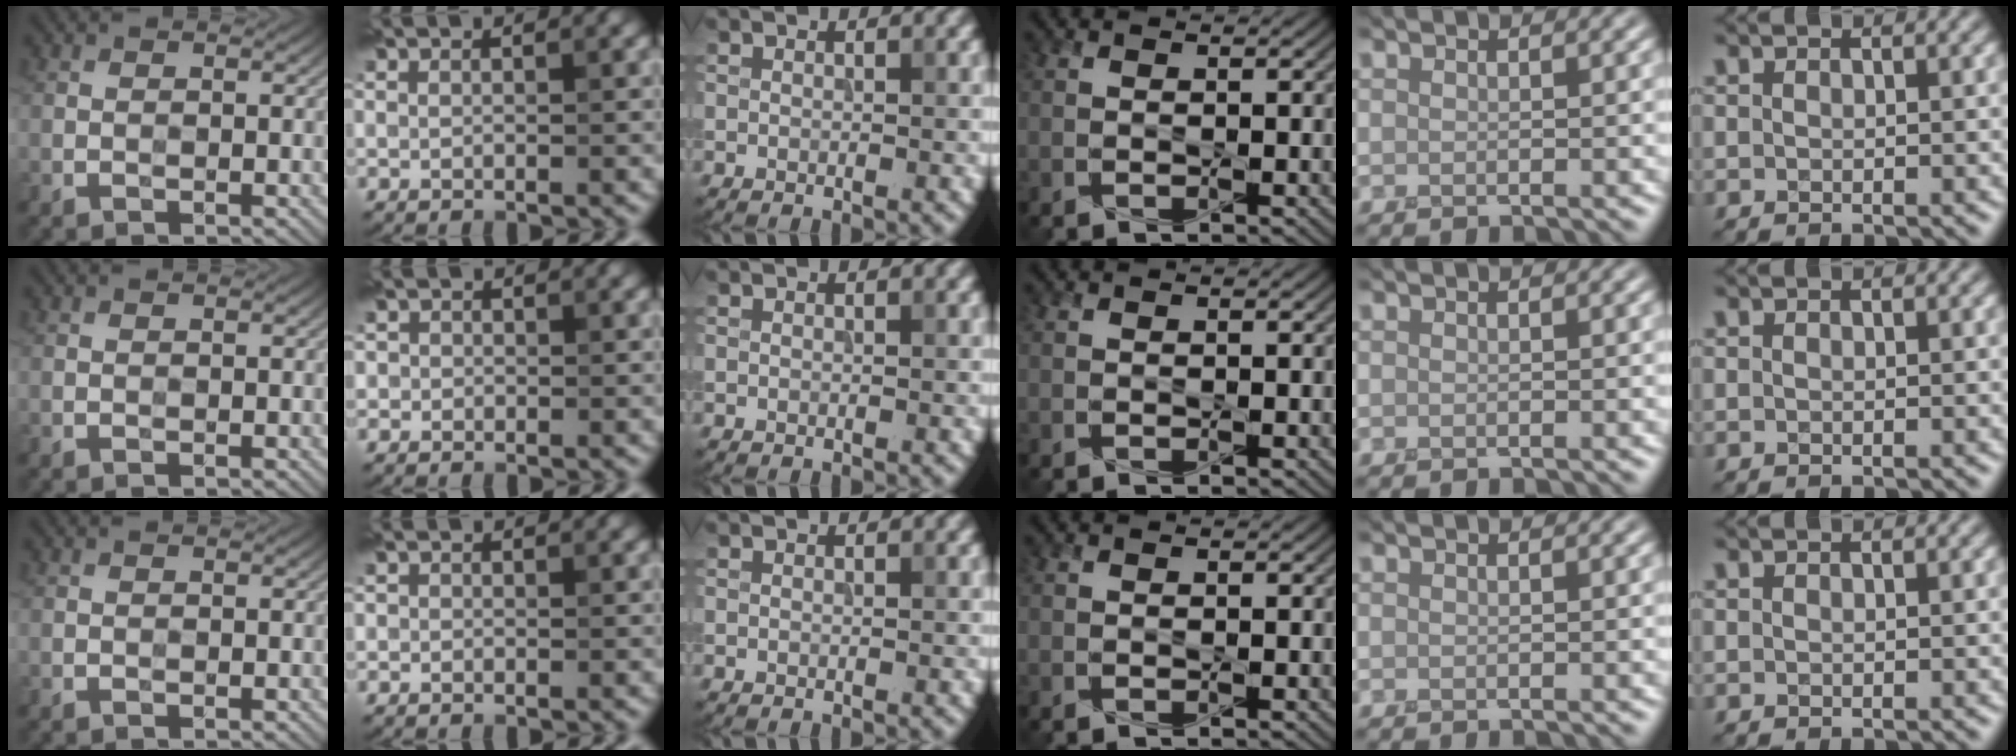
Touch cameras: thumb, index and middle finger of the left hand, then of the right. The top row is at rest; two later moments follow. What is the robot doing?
{"motion": "press", "object": "sticky note"}